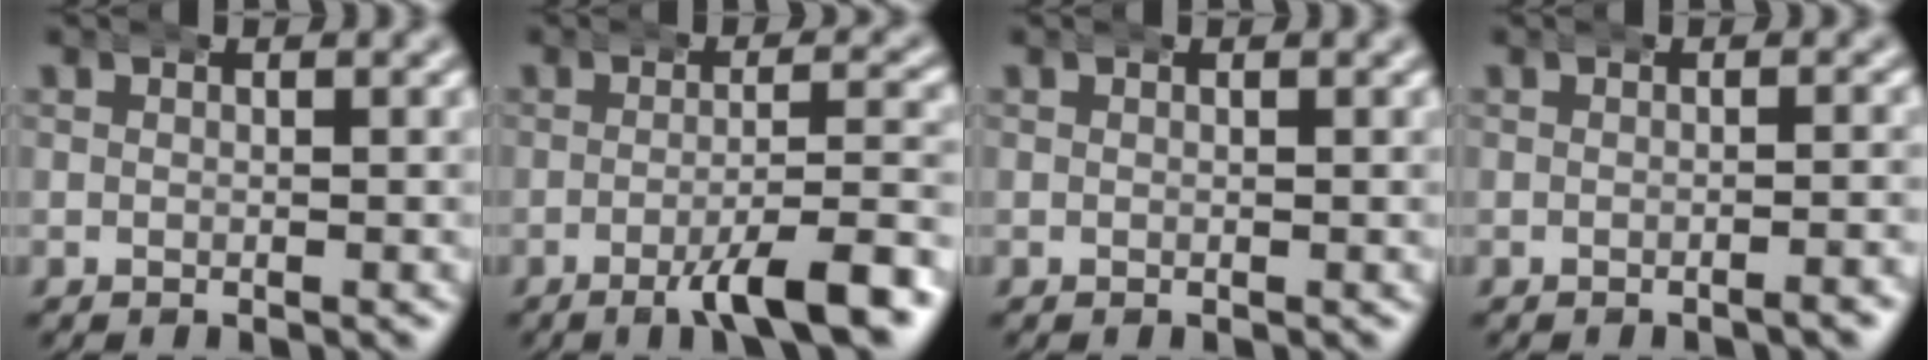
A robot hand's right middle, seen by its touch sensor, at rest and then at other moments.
{"total": 5.7, "force": [-3.3, 0.7, 4.5], "torque": [-0.070, -0.006, -0.051]}
{"total": 0.0}
{"total": 1.1, "force": [-0.8, -0.2, 0.6], "torque": [-0.009, 0.006, -0.016]}